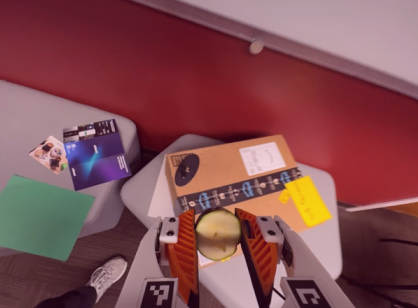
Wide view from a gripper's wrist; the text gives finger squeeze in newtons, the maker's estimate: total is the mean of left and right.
{"total": 12.0, "left": 12.3, "right": 11.7}